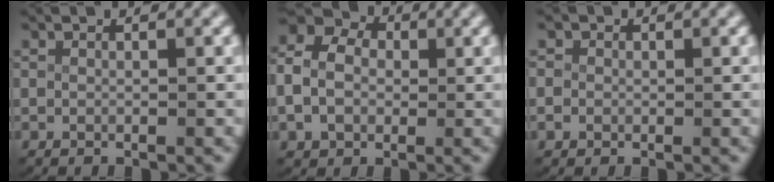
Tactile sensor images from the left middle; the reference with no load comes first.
{"total": 11.3, "force": [2.1, 9.6, 5.6], "torque": [-0.108, 0.025, 0.005]}
{"total": 1.8, "force": [-0.1, 1.8, 0.3], "torque": [-0.017, -0.005, -0.003]}